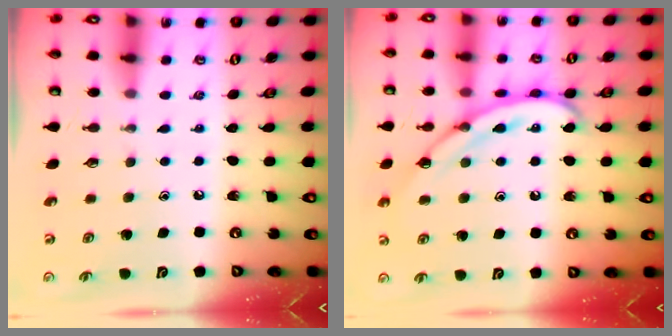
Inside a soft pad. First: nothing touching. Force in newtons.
{"total": 13.9, "press": 13.8, "slide": 0.8}